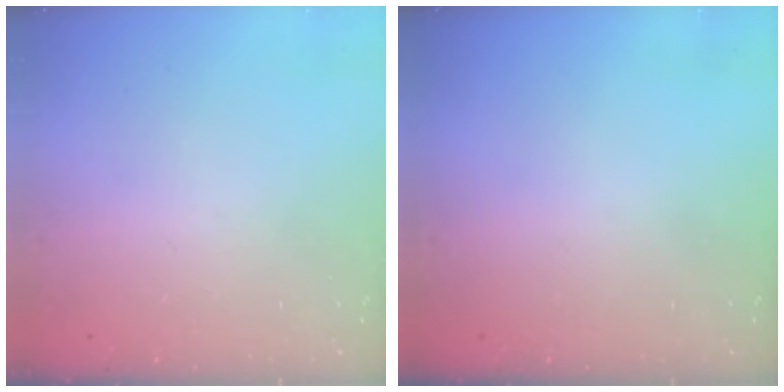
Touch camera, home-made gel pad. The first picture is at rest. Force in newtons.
{"total": 0.0}